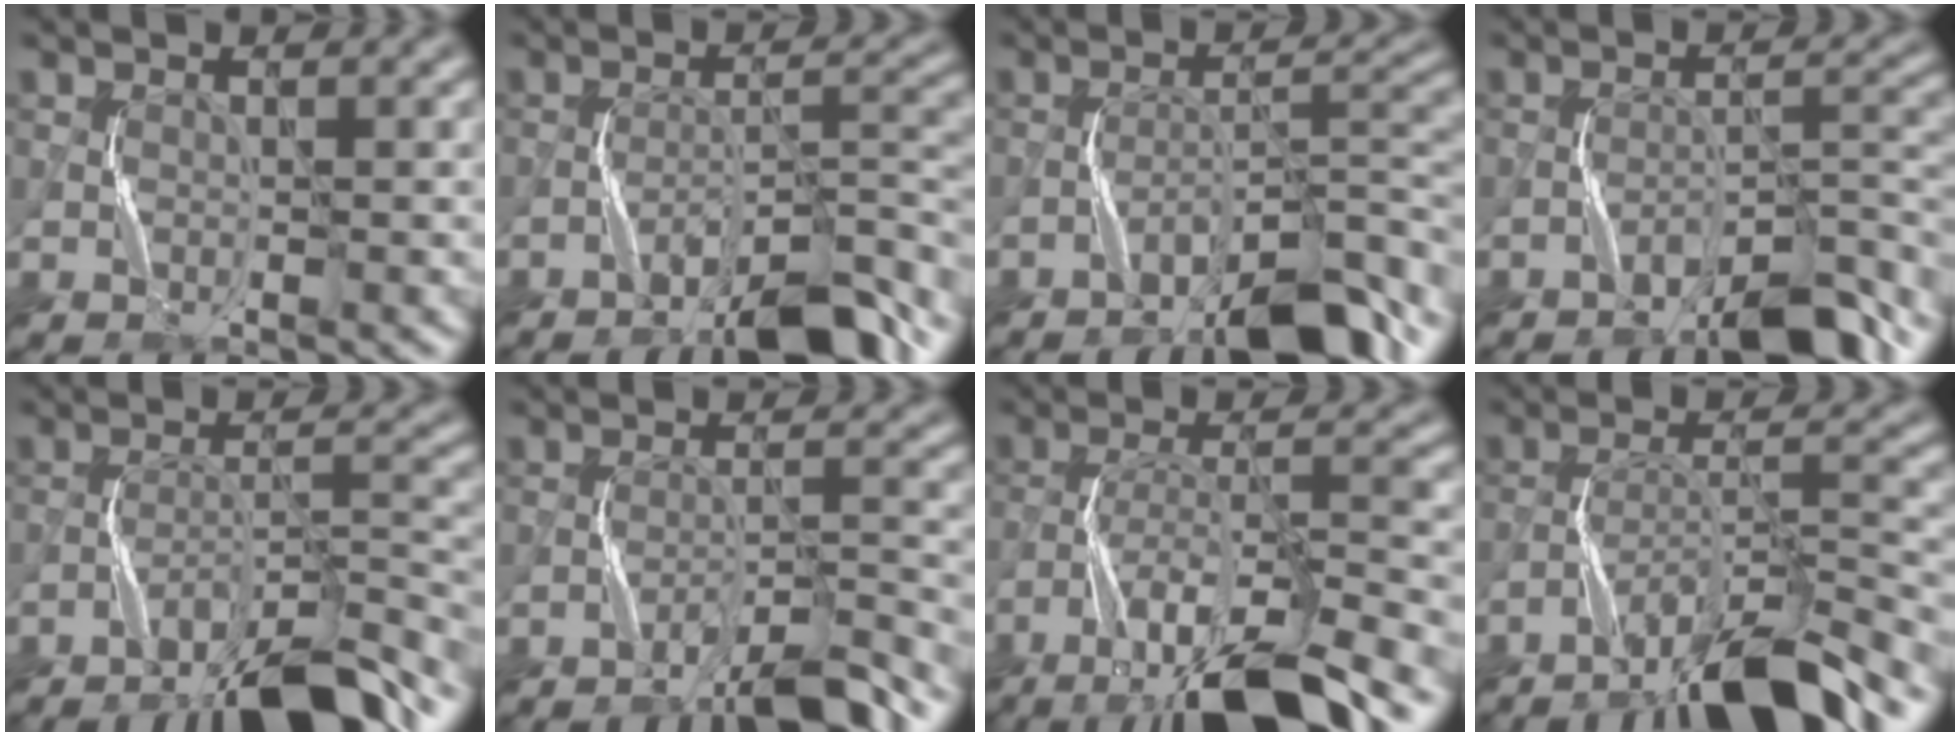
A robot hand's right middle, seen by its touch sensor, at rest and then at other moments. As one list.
[{"total": 8.1, "force": [-6.1, 1.6, 5.2], "torque": [-0.072, 0.018, -0.100]}, {"total": 9.1, "force": [-6.2, 2.3, 6.2], "torque": [-0.086, 0.019, -0.102]}, {"total": 6.8, "force": [-5.2, 1.4, 4.2], "torque": [-0.058, 0.015, -0.083]}, {"total": 8.8, "force": [-7.0, 1.3, 5.1], "torque": [-0.077, 0.015, -0.118]}, {"total": 5.2, "force": [-4.3, 0.4, 3.0], "torque": [-0.044, 0.012, -0.071]}, {"total": 11.8, "force": [-8.1, 2.2, 8.2], "torque": [-0.150, 0.004, -0.137]}, {"total": 8.7, "force": [-6.8, 1.1, 5.3], "torque": [-0.086, 0.012, -0.117]}]